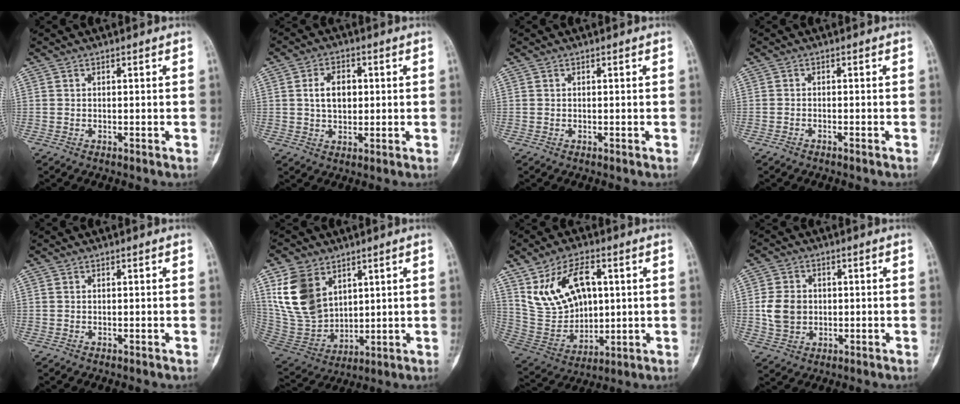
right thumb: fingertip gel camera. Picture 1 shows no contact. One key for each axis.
{"total": 6.5, "fx": 1.0, "fy": 4.3, "fz": 4.7, "tx": -0.062, "ty": 0.004, "tz": 0.017}
{"total": 0.0}
{"total": 0.9, "fx": -0.8, "fy": 0.1, "fz": 0.4, "tx": -0.014, "ty": 0.007, "tz": -0.015}
{"total": 0.0}
{"total": 14.7, "fx": 6.4, "fy": 10.1, "fz": 8.5, "tx": -0.142, "ty": -0.029, "tz": 0.150}
{"total": 15.6, "fx": 5.0, "fy": 9.9, "fz": 11.0, "tx": -0.174, "ty": -0.008, "tz": 0.113}
{"total": 7.0, "fx": 0.0, "fy": 5.7, "fz": 4.0, "tx": -0.059, "ty": 0.002, "tz": 0.002}